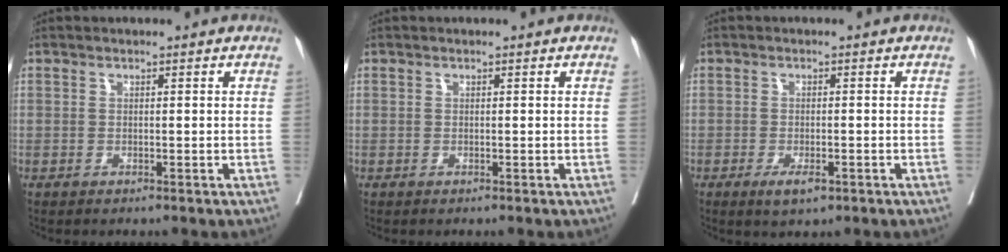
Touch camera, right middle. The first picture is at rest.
{"total": 0.0}
{"total": 3.0, "force": [-1.6, 1.0, 2.3], "torque": [-0.039, -0.001, -0.023]}